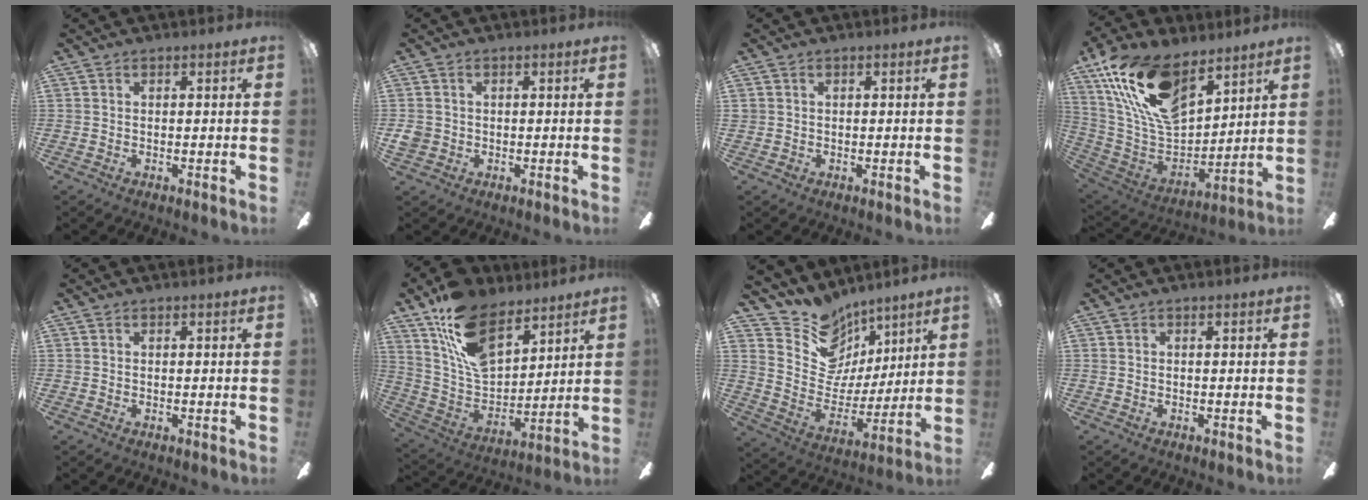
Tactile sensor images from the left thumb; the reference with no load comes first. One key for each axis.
{"total": 2.9, "fx": -0.5, "fy": 2.7, "fz": 1.0, "tx": -0.007, "ty": 0.003, "tz": -0.010}
{"total": 1.0, "fx": 0.1, "fy": 1.0, "fz": 0.1, "tx": -0.003, "ty": 0.005, "tz": 0.000}
{"total": 22.1, "fx": 12.9, "fy": 11.4, "fz": 13.9, "tx": -0.289, "ty": -0.065, "tz": 0.233}
{"total": 0.0}
{"total": 17.6, "fx": 11.0, "fy": 9.6, "fz": 9.9, "tx": -0.203, "ty": -0.049, "tz": 0.208}
{"total": 14.1, "fx": 10.4, "fy": 9.1, "fz": 3.1, "tx": -0.073, "ty": -0.091, "tz": 0.199}
{"total": 0.0}